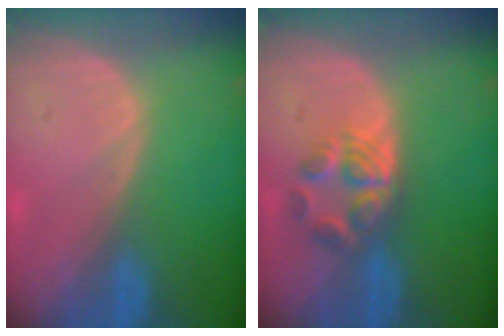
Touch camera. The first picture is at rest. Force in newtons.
{"total": 6.0, "press": 5.1, "slide": 3.1}